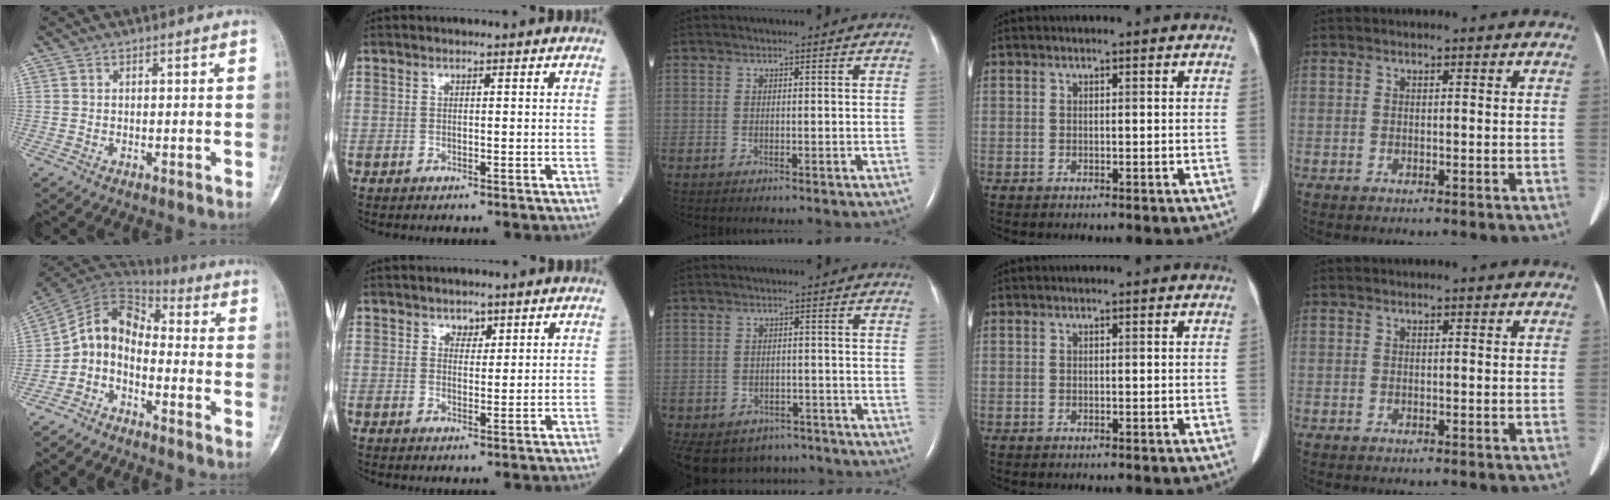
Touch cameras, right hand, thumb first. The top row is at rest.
{"thumb": {"total": 9.3, "force": [-3.5, 6.3, 5.8], "torque": [-0.092, 0.074, -0.083]}, "index": {"total": 1.8, "force": [1.3, 1.1, 0.5], "torque": [-0.002, -0.002, 0.021]}, "middle": {"total": 12.0, "force": [-9.1, 7.3, 2.8], "torque": [-0.078, 0.005, -0.108]}}